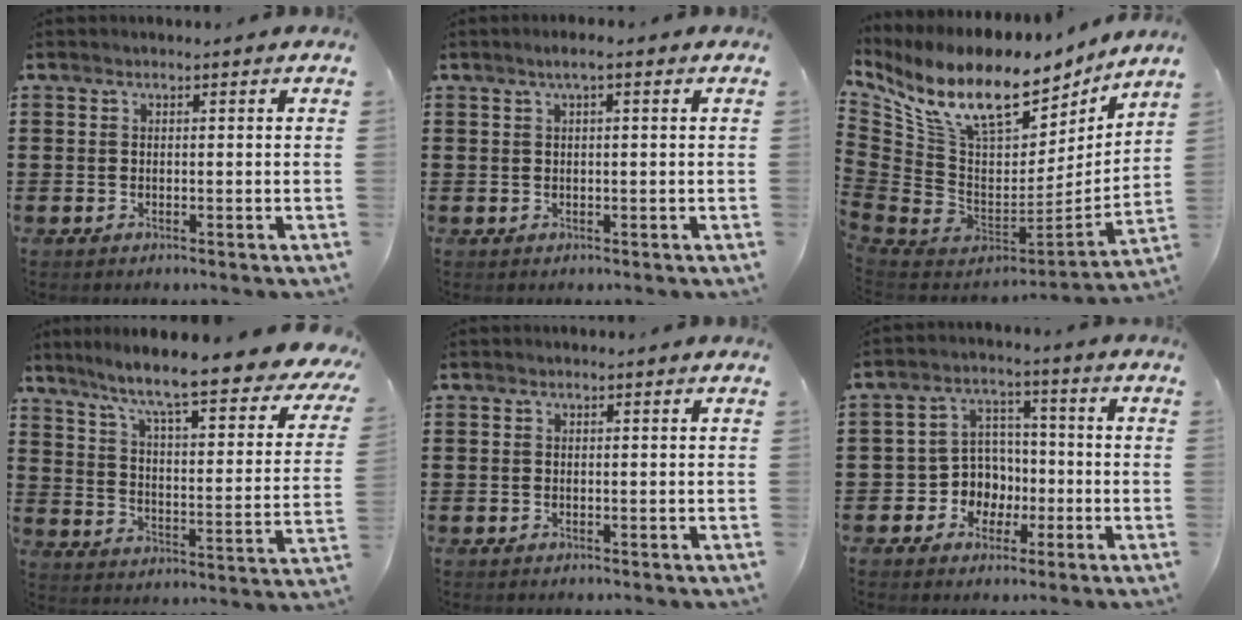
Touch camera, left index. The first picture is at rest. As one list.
[{"total": 1.5, "force": [0.5, 0.1, 1.4], "torque": [-0.027, 0.000, 0.009]}, {"total": 14.2, "force": [9.5, 6.2, 8.6], "torque": [-0.203, -0.072, 0.165]}, {"total": 8.7, "force": [7.0, -0.4, 5.2], "torque": [-0.119, -0.062, 0.106]}, {"total": 0.0}, {"total": 6.0, "force": [-1.4, 5.6, 1.5], "torque": [-0.046, 0.013, -0.025]}]